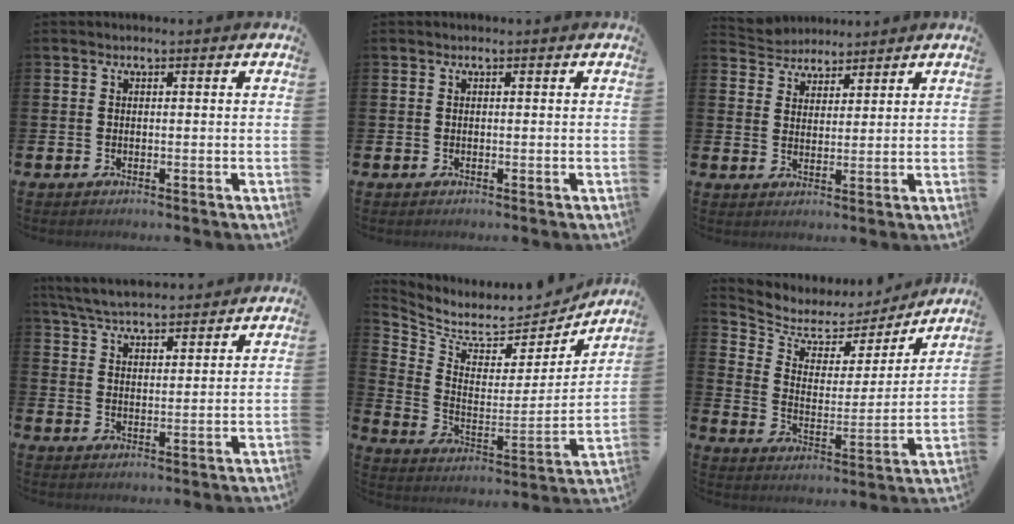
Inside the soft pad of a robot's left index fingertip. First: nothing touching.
{"total": 0.0}
{"total": 3.9, "force": [3.7, 1.2, -0.6], "torque": [-0.011, -0.017, 0.067]}
{"total": 5.7, "force": [5.6, 0.7, 1.0], "torque": [-0.044, -0.023, 0.101]}
{"total": 6.6, "force": [6.2, 2.2, 0.7], "torque": [-0.057, -0.059, 0.102]}
{"total": 5.5, "force": [4.6, 2.8, 1.1], "torque": [-0.057, -0.037, 0.073]}